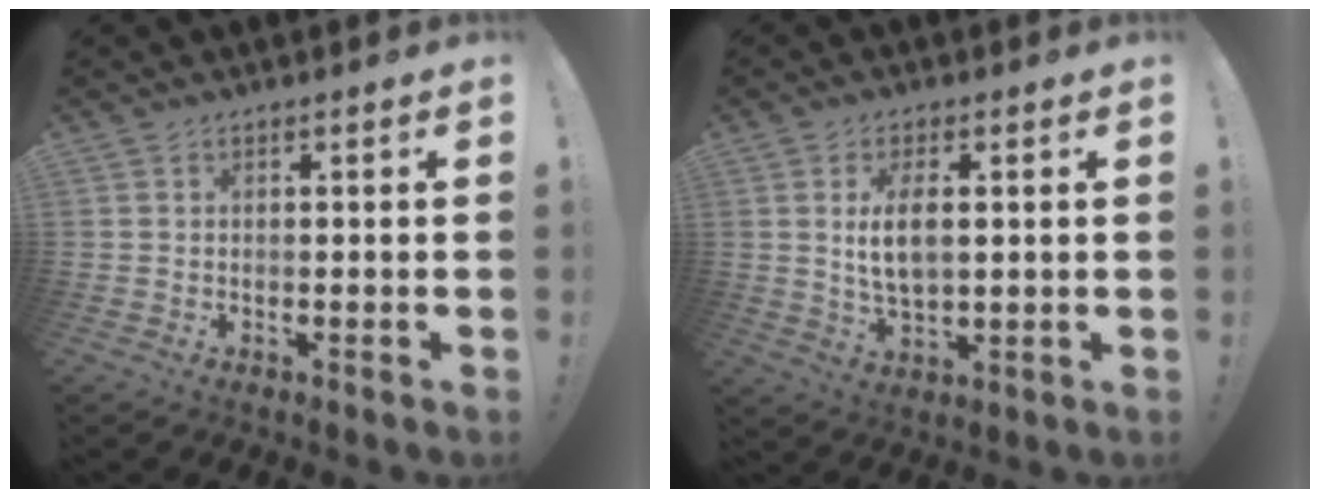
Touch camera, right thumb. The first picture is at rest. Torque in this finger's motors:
{"motor_torque": [0.40, -0.05, 0.42, 0.49, 0.23]}